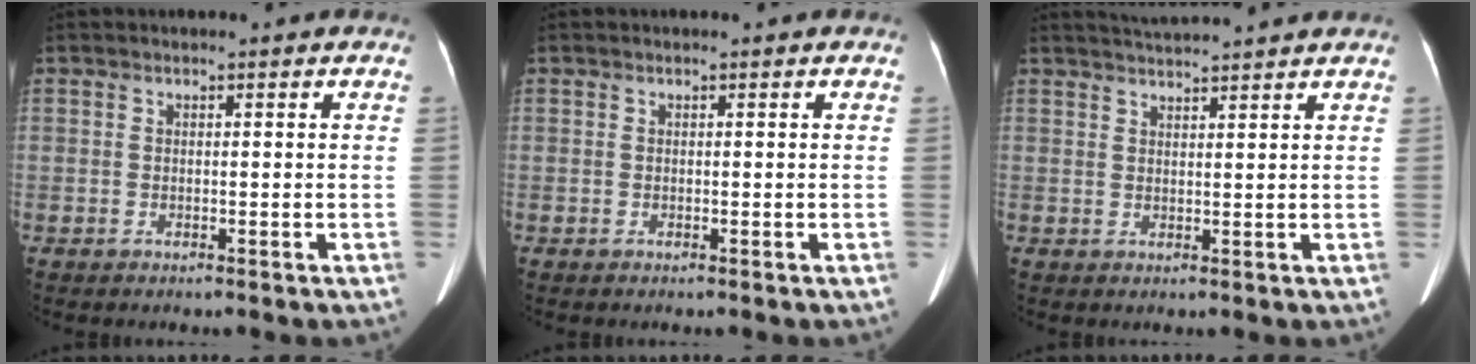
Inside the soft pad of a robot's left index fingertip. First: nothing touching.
{"total": 0.0}
{"total": 5.6, "force": [5.3, -0.9, 1.5], "torque": [-0.025, 0.024, 0.079]}